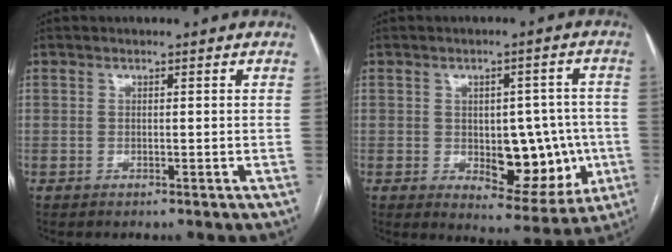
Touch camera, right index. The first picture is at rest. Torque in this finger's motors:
{"motor_torque": [1.18, -0.67, 0.27, 0.06]}